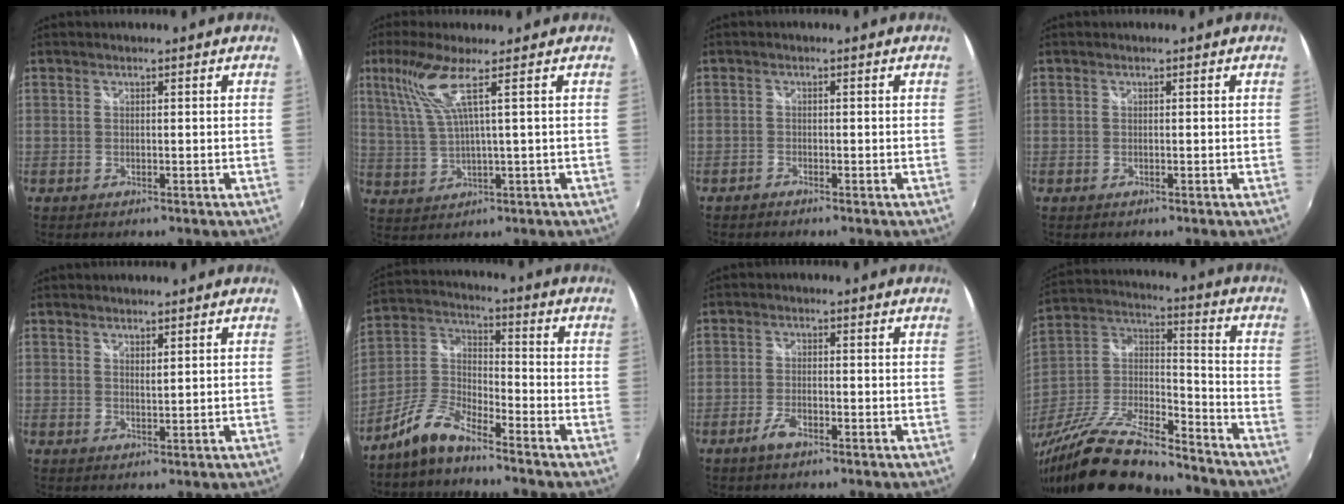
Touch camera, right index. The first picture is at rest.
{"total": 7.0, "force": [3.3, -0.5, 6.1], "torque": [-0.125, -0.003, 0.079]}
{"total": 1.0, "force": [-0.9, 0.3, 0.0], "torque": [-0.004, -0.002, -0.020]}
{"total": 0.0}
{"total": 1.5, "force": [1.2, 0.3, 0.9], "torque": [-0.014, -0.002, 0.020]}
{"total": 8.2, "force": [-6.5, 2.2, 4.4], "torque": [-0.114, 0.021, -0.137]}
{"total": 3.6, "force": [-2.3, 1.2, 2.4], "torque": [-0.057, -0.004, -0.044]}
{"total": 22.8, "force": [-17.4, 6.5, 13.2], "torque": [-0.255, -0.019, -0.297]}